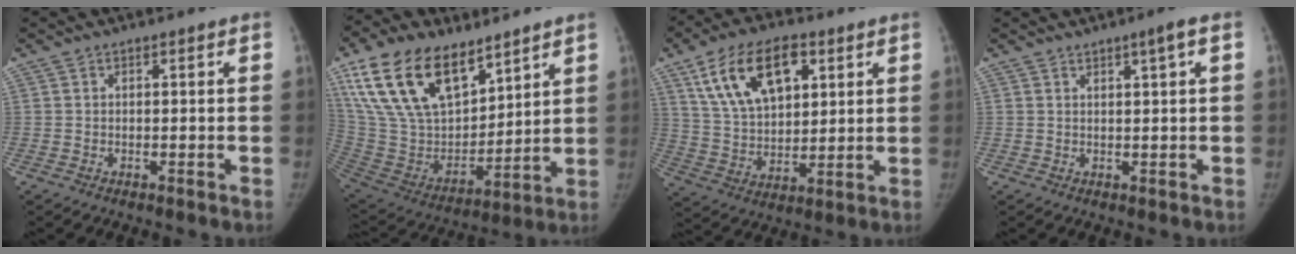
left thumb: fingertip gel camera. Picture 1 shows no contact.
{"total": 24.7, "force": [14.8, 13.1, 14.8], "torque": [-0.269, -0.040, 0.283]}
{"total": 16.8, "force": [7.8, 9.3, 11.6], "torque": [-0.172, -0.020, 0.149]}
{"total": 2.6, "force": [1.3, 0.0, 2.2], "torque": [-0.036, -0.006, 0.022]}